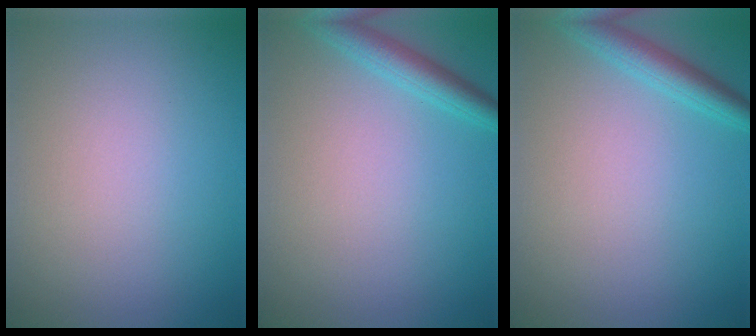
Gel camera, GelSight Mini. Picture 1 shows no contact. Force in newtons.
{"total": 2.7, "press": 2.7, "slide": 0.2}
{"total": 2.7, "press": 2.7, "slide": 0.2}